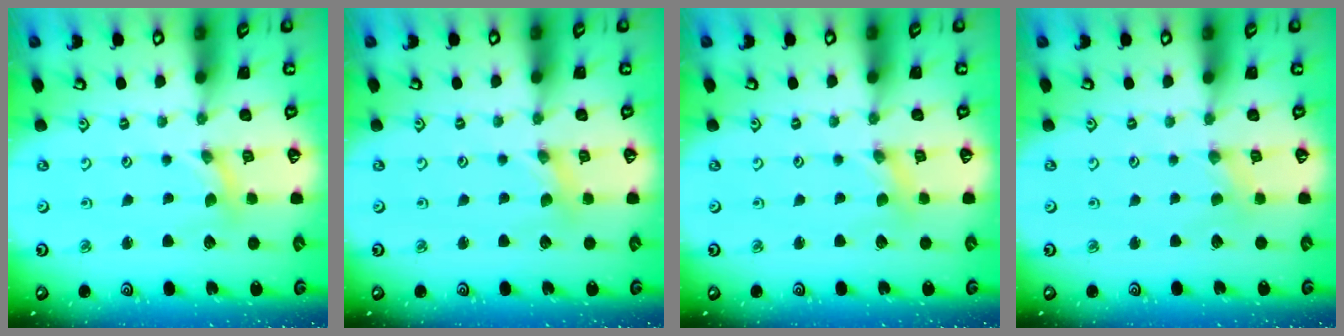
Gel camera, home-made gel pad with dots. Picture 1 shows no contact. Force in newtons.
{"total": 0.9, "press": 0.8, "slide": 0.3}
{"total": 0.9, "press": 0.9, "slide": 0.2}
{"total": 0.0}